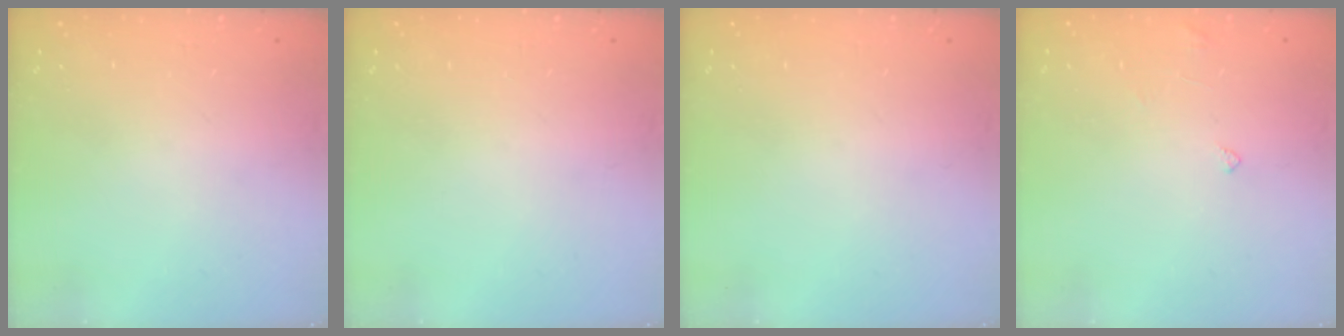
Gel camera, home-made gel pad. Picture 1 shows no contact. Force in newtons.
{"total": 0.0}
{"total": 0.0}
{"total": 3.0, "press": 3.0, "slide": 0.2}